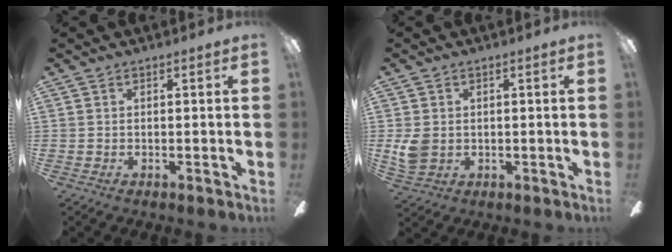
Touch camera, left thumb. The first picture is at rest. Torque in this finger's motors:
{"motor_torque": [-0.22, 0.25, -0.01, -0.02, 0.04]}